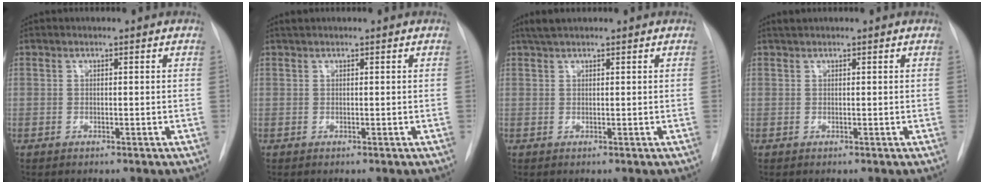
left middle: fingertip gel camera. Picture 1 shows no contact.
{"total": 0.5, "force": [0.5, -0.1, 0.2], "torque": [-0.010, 0.009, 0.012]}
{"total": 2.3, "force": [1.9, 0.2, 1.2], "torque": [-0.027, 0.014, 0.036]}
{"total": 0.7, "force": [0.6, 0.0, 0.2], "torque": [-0.009, 0.008, 0.015]}